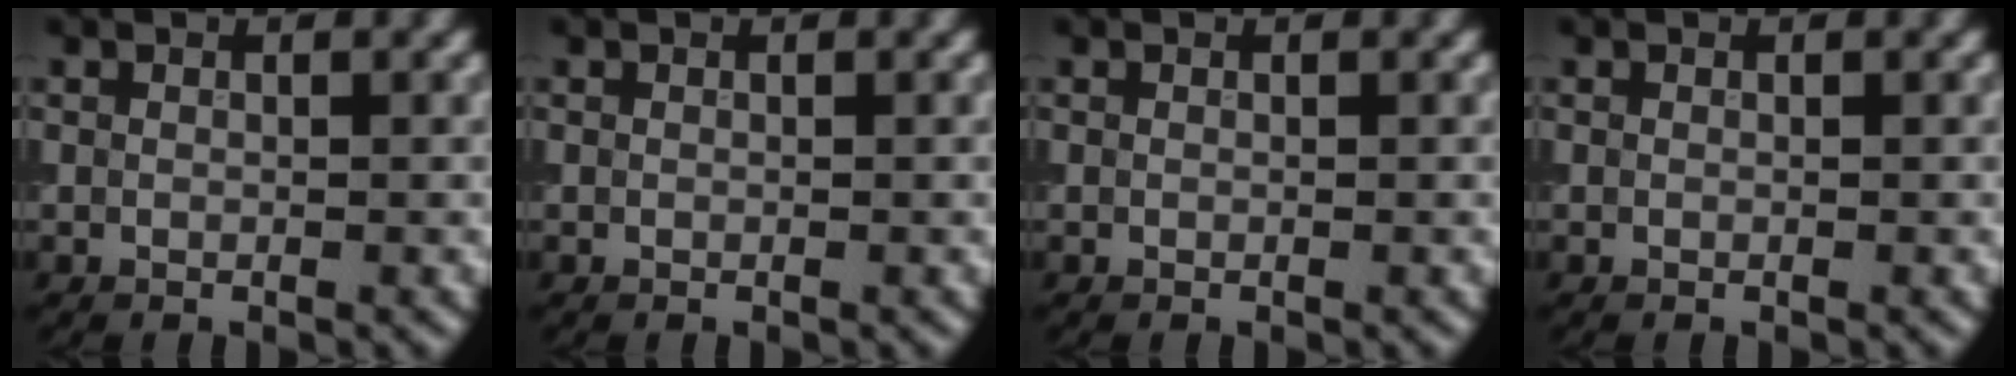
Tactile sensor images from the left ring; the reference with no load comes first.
{"total": 0.0}
{"total": 0.0}
{"total": 0.0}